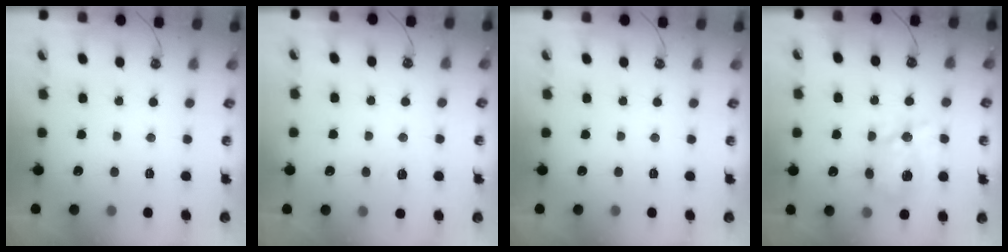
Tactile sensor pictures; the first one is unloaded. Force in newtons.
{"total": 5.4, "press": 5.3, "slide": 0.7}
{"total": 0.0}
{"total": 11.9, "press": 11.9, "slide": 0.2}